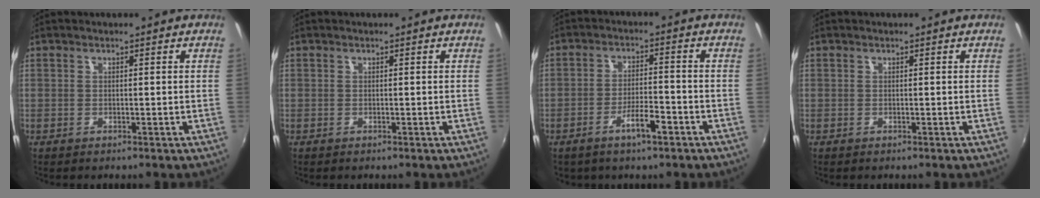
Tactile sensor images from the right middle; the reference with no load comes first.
{"total": 0.0}
{"total": 5.2, "force": [-3.3, 1.6, 3.7], "torque": [-0.073, 0.002, -0.048]}
{"total": 0.0}